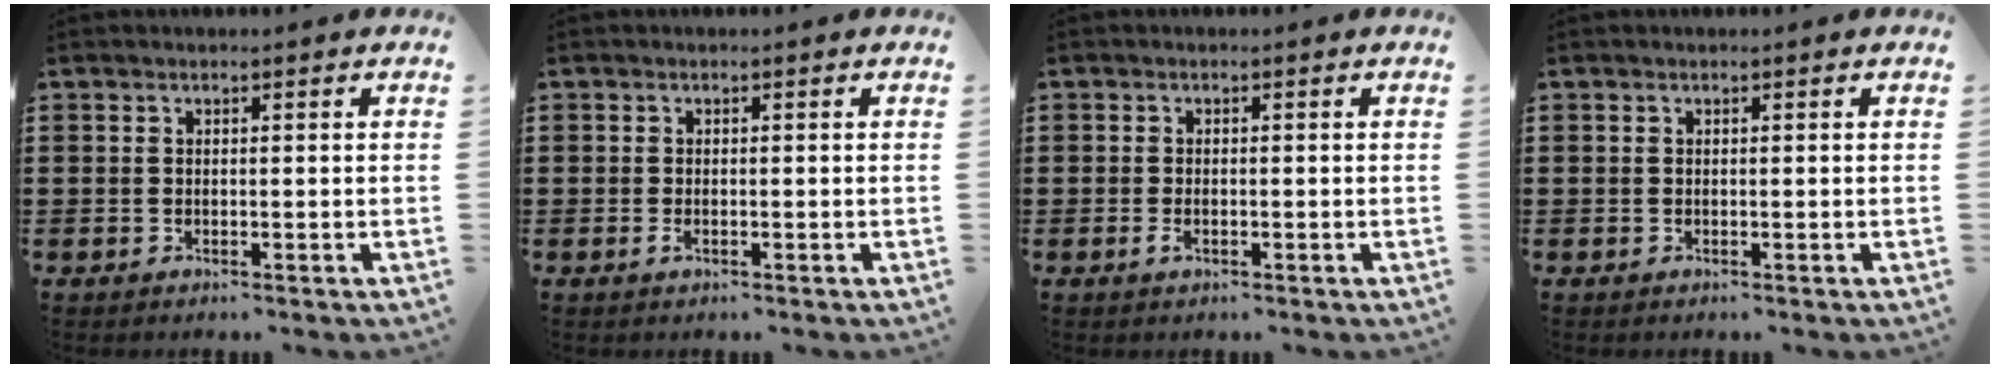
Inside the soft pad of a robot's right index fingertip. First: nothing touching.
{"total": 0.9, "force": [-0.4, 0.3, 0.7], "torque": [-0.022, -0.009, -0.008]}
{"total": 1.3, "force": [-0.5, 0.5, 1.0], "torque": [-0.028, -0.008, -0.011]}
{"total": 0.0}